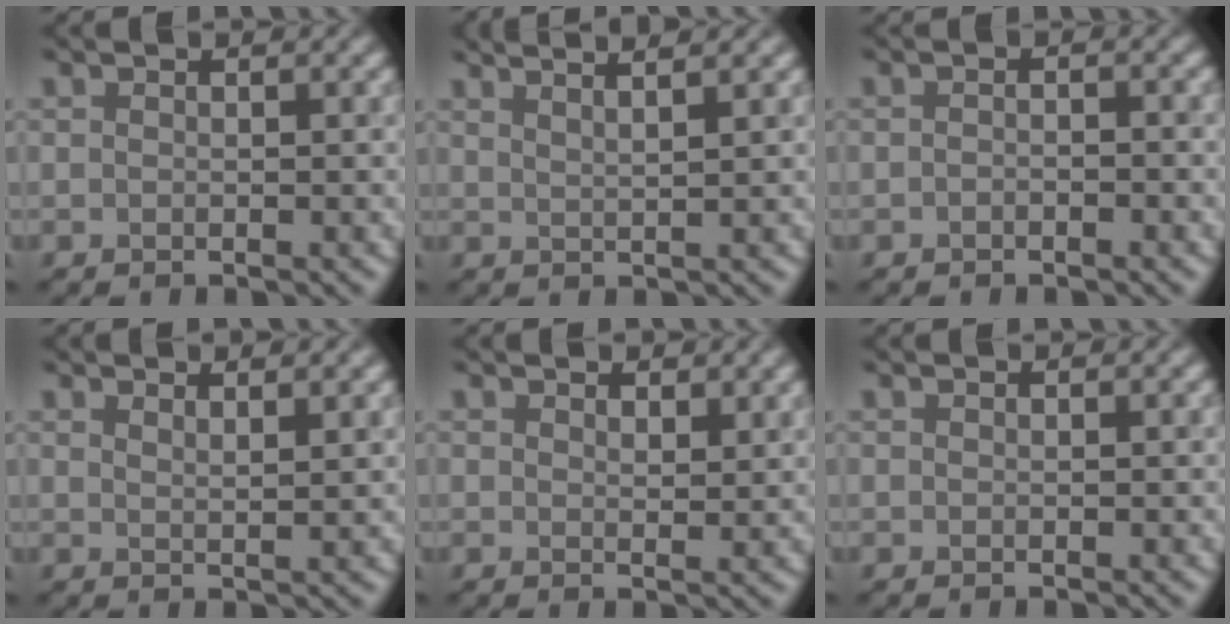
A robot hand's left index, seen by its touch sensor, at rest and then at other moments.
{"total": 5.2, "force": [3.9, 1.6, 3.0], "torque": [-0.014, 0.035, 0.018]}
{"total": 0.9, "force": [-0.5, 0.3, 0.7], "torque": [-0.015, 0.000, -0.014]}
{"total": 1.8, "force": [1.4, 0.5, 1.0], "torque": [-0.002, 0.003, 0.017]}
{"total": 1.6, "force": [1.2, 0.6, 0.8], "torque": [-0.014, -0.004, 0.024]}
{"total": 0.0}